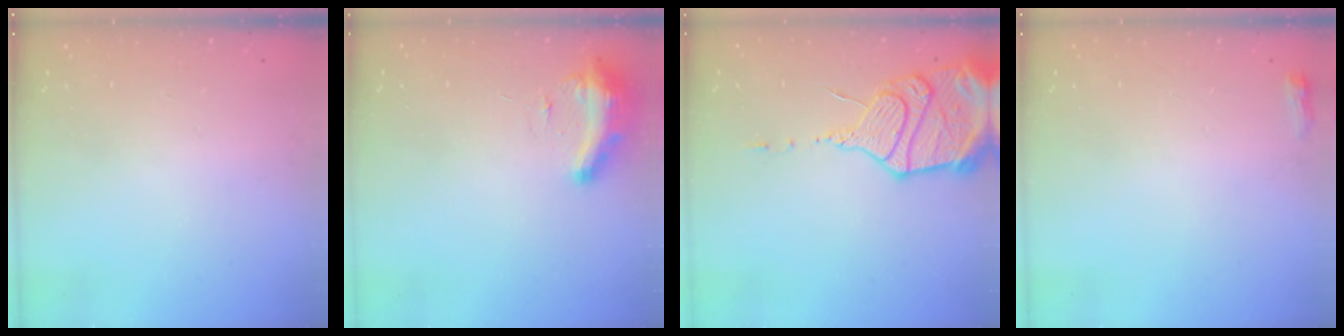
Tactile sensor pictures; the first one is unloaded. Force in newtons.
{"total": 9.1, "press": 9.1, "slide": 1.0}
{"total": 17.0, "press": 16.9, "slide": 1.6}
{"total": 3.5, "press": 3.4, "slide": 0.8}